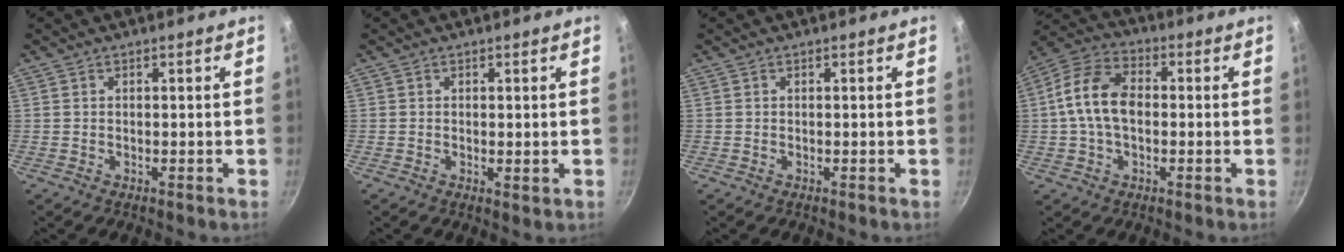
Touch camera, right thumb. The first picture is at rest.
{"total": 1.1, "force": [0.3, 0.6, 0.9], "torque": [-0.014, -0.006, 0.003]}
{"total": 0.0}
{"total": 11.8, "force": [0.2, 7.5, 9.1], "torque": [-0.162, 0.032, -0.013]}